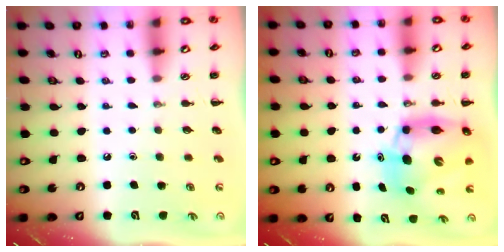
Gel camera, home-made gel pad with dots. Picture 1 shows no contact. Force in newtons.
{"total": 11.8, "press": 11.2, "slide": 3.7}